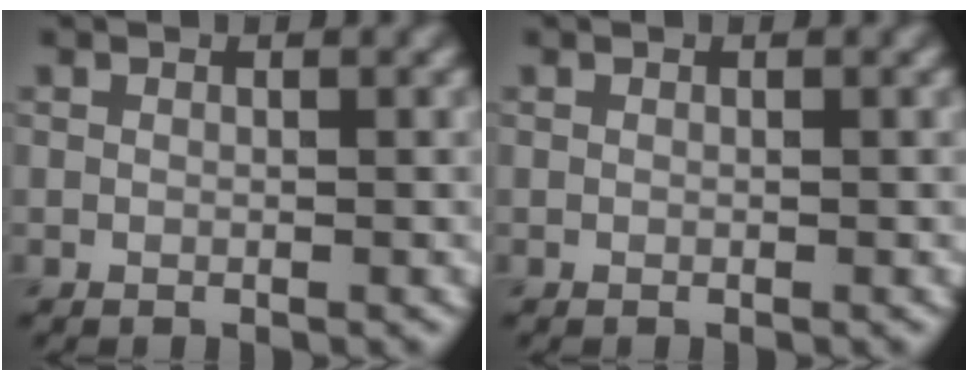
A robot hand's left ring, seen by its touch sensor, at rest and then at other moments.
{"total": 0.0}